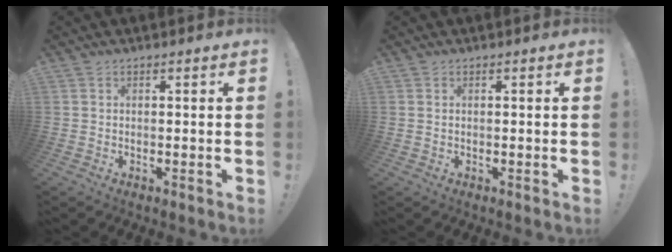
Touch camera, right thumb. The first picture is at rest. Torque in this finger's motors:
{"motor_torque": [-0.22, 0.01, -0.04, 0.14, 0.03]}